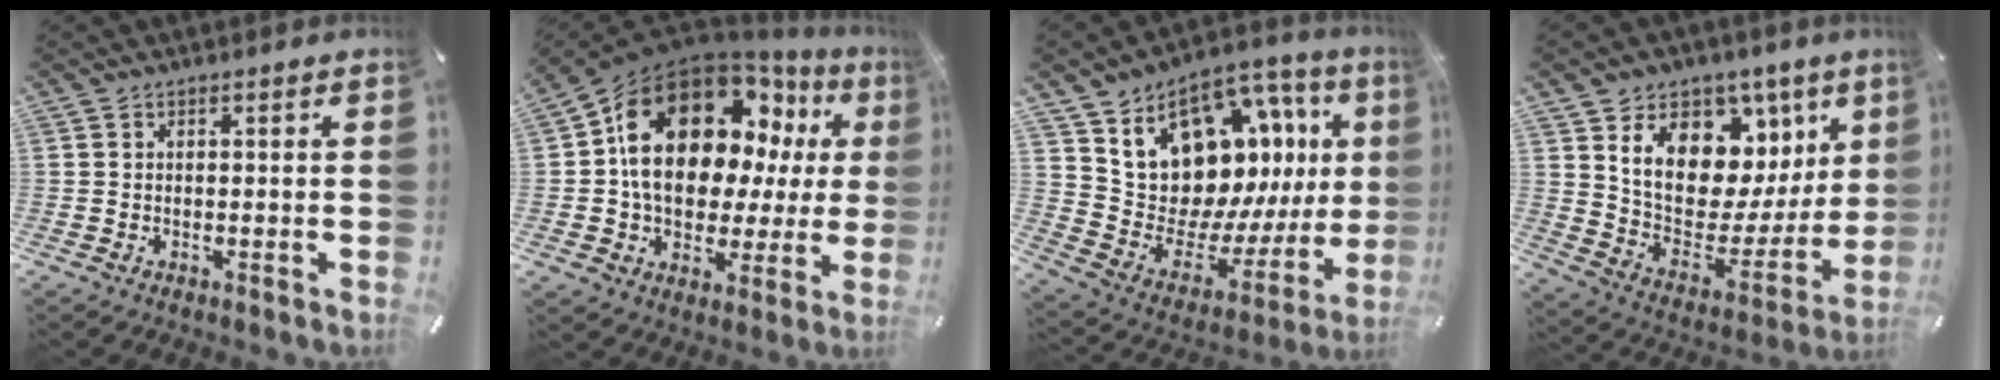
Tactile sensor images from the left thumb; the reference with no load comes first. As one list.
[{"total": 19.9, "force": [7.1, 13.3, 12.9], "torque": [-0.222, -0.043, 0.121]}, {"total": 16.1, "force": [9.9, 10.7, 6.9], "torque": [-0.091, -0.109, 0.190]}, {"total": 15.7, "force": [8.0, 11.1, 7.7], "torque": [-0.115, -0.078, 0.144]}]